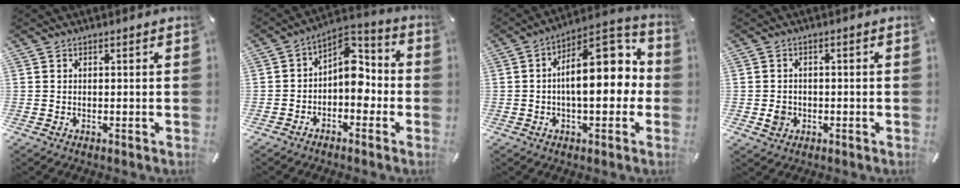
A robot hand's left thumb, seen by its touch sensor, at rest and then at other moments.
{"total": 9.0, "force": [-0.8, 6.4, 6.4], "torque": [-0.079, 0.000, -0.018]}
{"total": 17.2, "force": [1.7, 8.4, 14.9], "torque": [-0.189, -0.017, 0.026]}
{"total": 3.5, "force": [-0.9, 3.1, 1.2], "torque": [-0.011, 0.001, -0.017]}